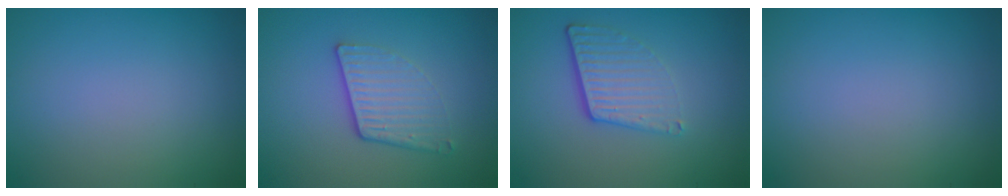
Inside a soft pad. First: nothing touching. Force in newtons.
{"total": 3.7, "press": 2.6, "slide": 2.6}
{"total": 4.2, "press": 2.7, "slide": 3.2}
{"total": 0.0}